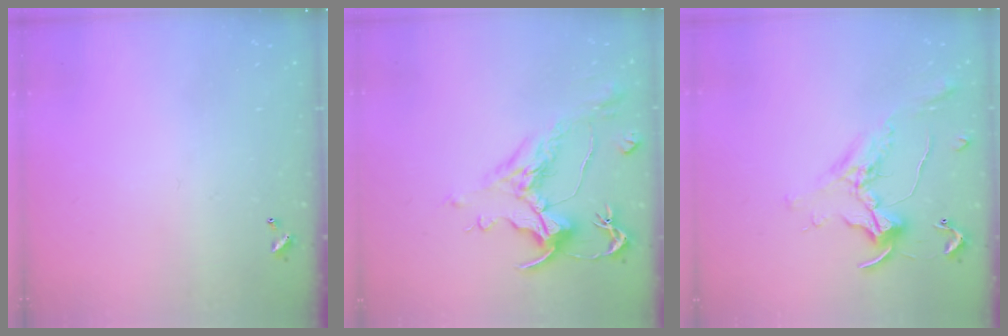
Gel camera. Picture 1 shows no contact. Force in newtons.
{"total": 1.5, "press": 0.5, "slide": 1.4}
{"total": 1.1, "press": 1.0, "slide": 0.4}